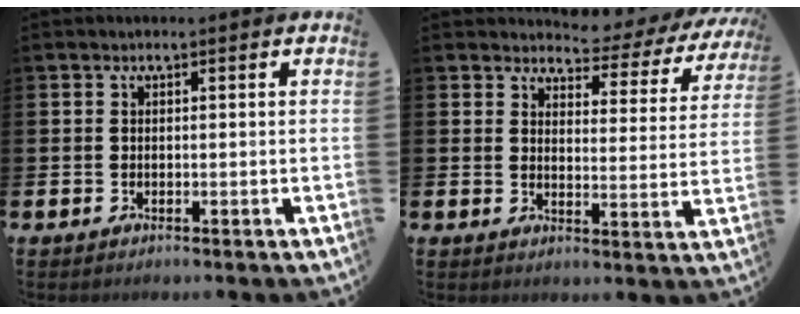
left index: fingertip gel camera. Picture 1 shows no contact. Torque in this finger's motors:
{"motor_torque": [1.02, -1.11, 0.21, 0.01]}